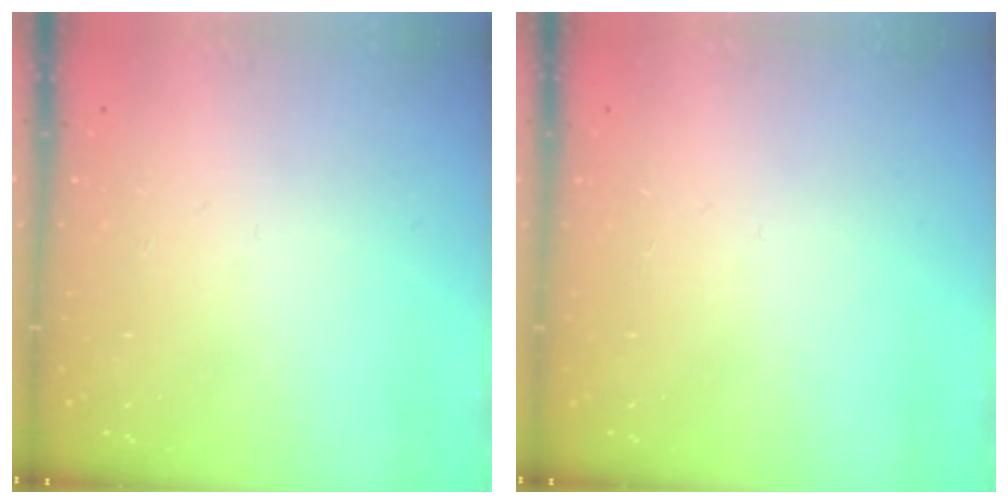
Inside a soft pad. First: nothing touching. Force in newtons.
{"total": 0.0}